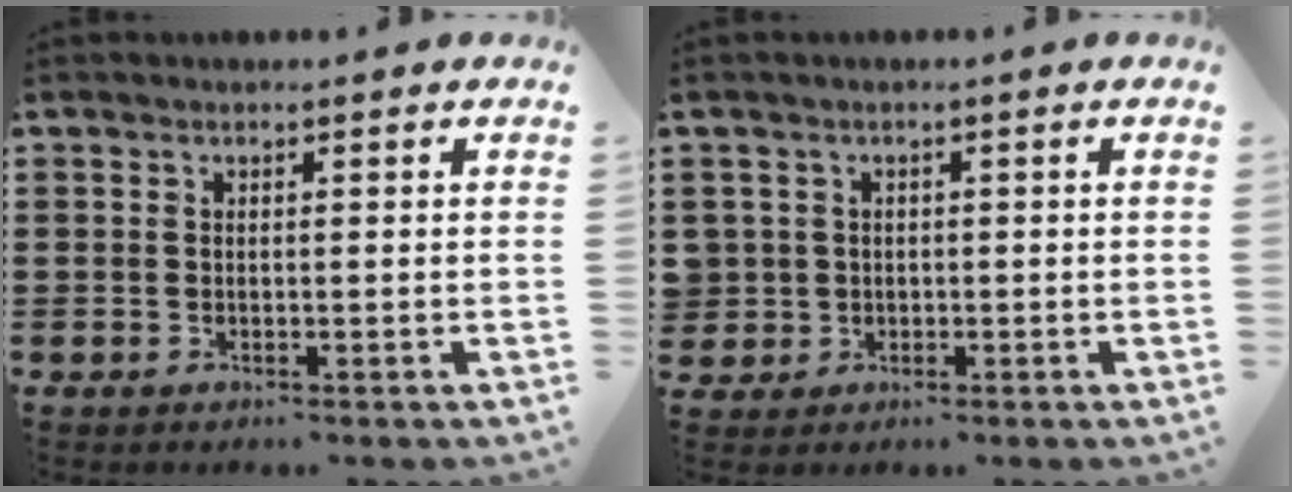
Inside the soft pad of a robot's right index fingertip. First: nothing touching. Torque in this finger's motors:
{"motor_torque": [0.26, 0.54, 0.11, 0.03]}